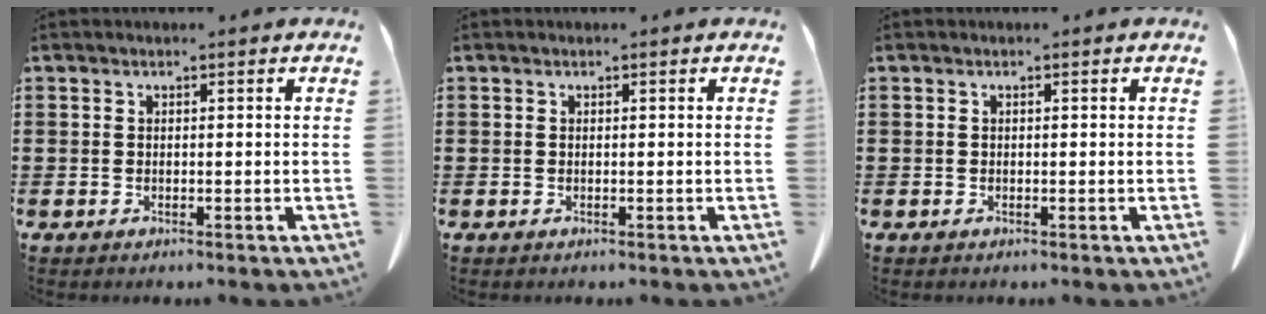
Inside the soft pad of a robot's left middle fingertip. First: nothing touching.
{"total": 0.0}
{"total": 0.0}